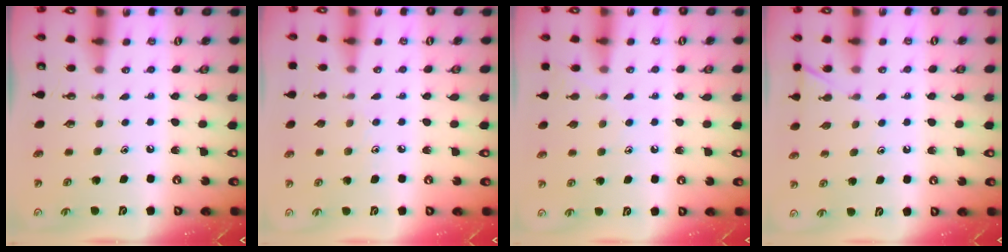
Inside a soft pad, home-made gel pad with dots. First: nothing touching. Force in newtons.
{"total": 3.6, "press": 3.6, "slide": 0.4}
{"total": 7.7, "press": 7.6, "slide": 0.8}
{"total": 6.3, "press": 6.3, "slide": 0.6}